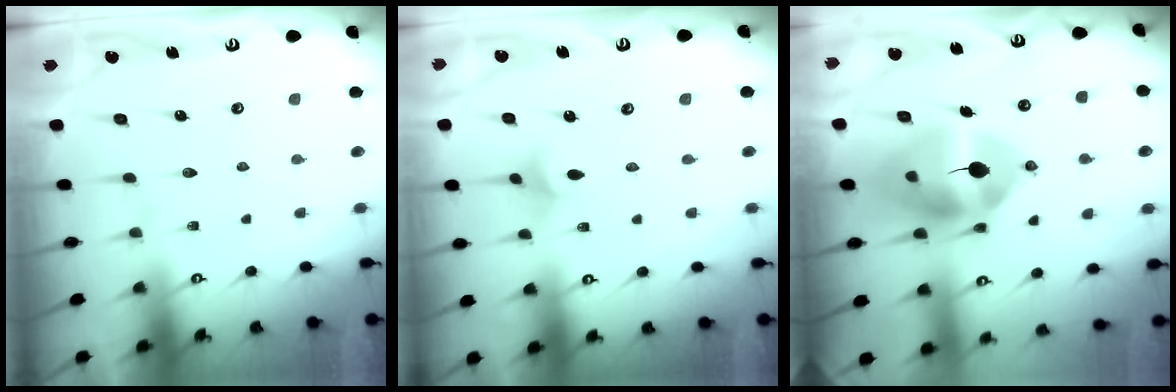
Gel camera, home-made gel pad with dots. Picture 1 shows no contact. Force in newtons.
{"total": 3.0, "press": 2.9, "slide": 0.5}
{"total": 14.6, "press": 14.4, "slide": 2.1}